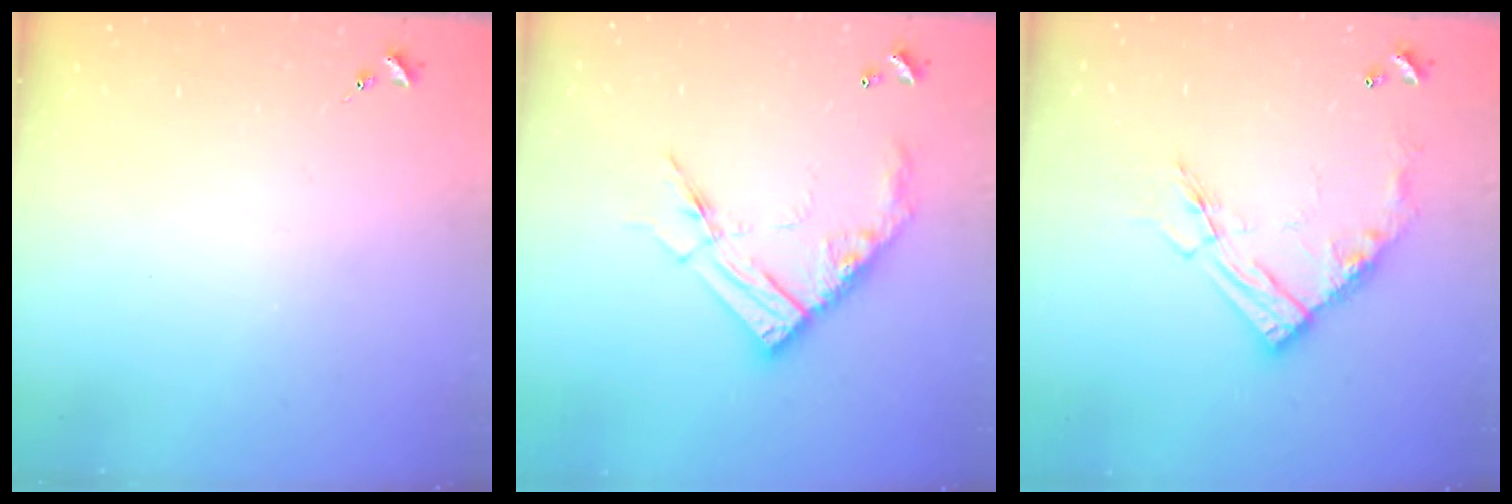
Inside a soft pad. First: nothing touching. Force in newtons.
{"total": 15.8, "press": 15.7, "slide": 1.4}
{"total": 15.2, "press": 15.1, "slide": 1.7}